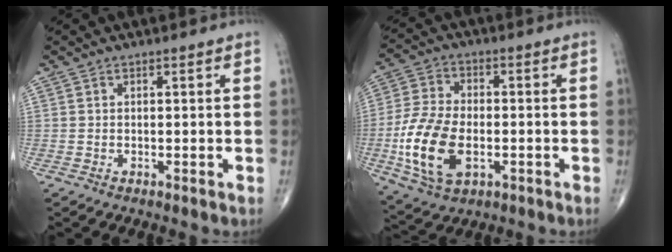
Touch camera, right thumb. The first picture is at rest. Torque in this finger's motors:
{"motor_torque": [0.37, 0.49, 1.34, -0.12, 0.46]}